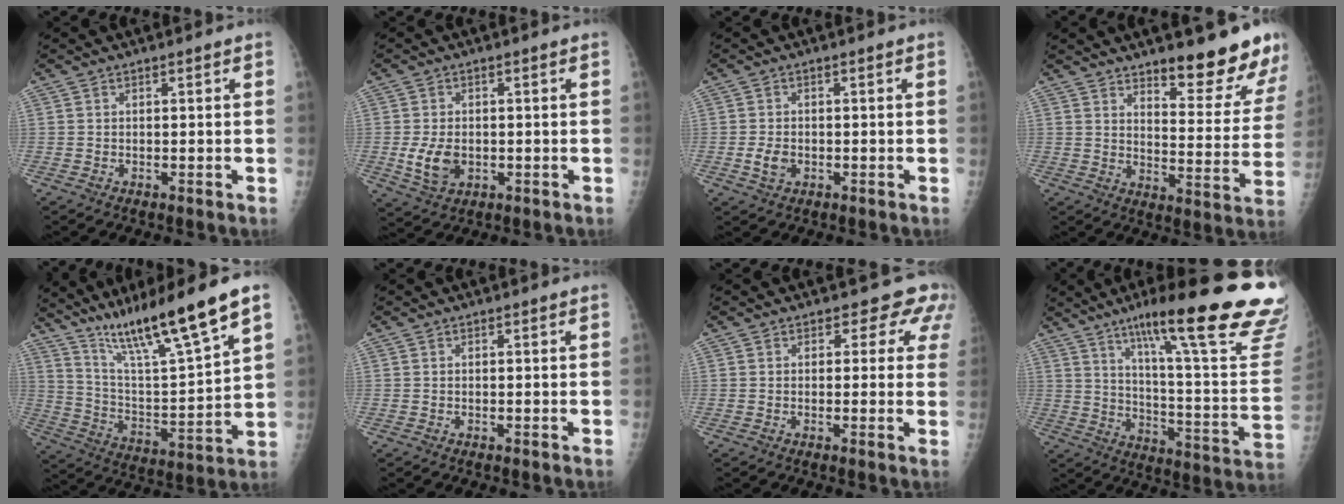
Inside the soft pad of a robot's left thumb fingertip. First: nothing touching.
{"total": 6.0, "force": [-0.9, 4.1, 4.3], "torque": [-0.074, -0.005, -0.008]}
{"total": 3.0, "force": [-0.8, 2.1, 2.0], "torque": [-0.036, 0.001, -0.013]}
{"total": 15.8, "force": [12.2, 3.8, 9.3], "torque": [-0.081, -0.097, 0.167]}
{"total": 19.6, "force": [13.7, 1.2, 13.9], "torque": [-0.219, -0.064, 0.247]}
{"total": 0.0}
{"total": 5.1, "force": [3.6, 3.3, 1.4], "torque": [0.021, -0.014, 0.019]}
{"total": 31.7, "force": [20.2, 4.6, 24.0], "torque": [-0.277, -0.073, 0.286]}